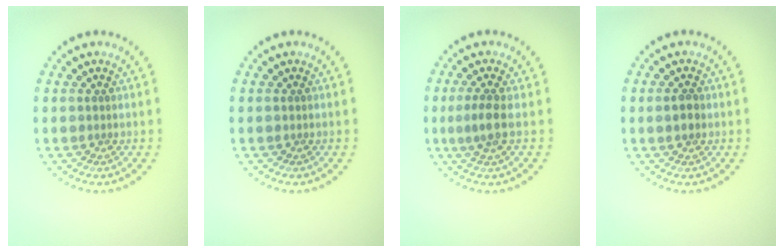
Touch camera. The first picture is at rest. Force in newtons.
{"total": 0.0}
{"total": 2.0, "press": 1.7, "slide": 1.2}
{"total": 1.6, "press": 1.6, "slide": 0.2}